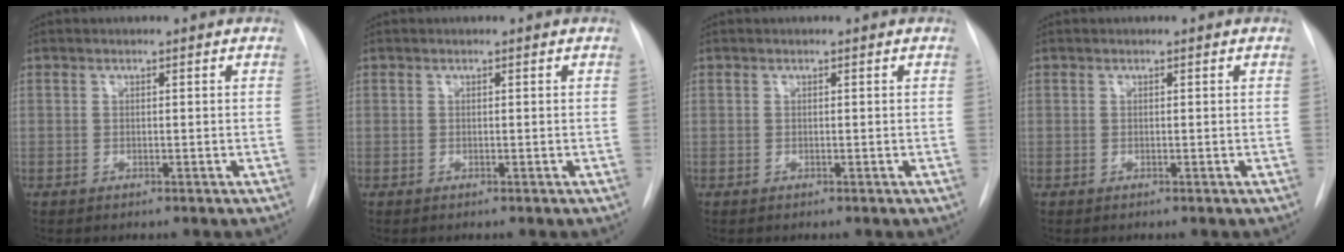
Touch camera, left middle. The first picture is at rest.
{"total": 0.0}
{"total": 0.0}
{"total": 0.0}